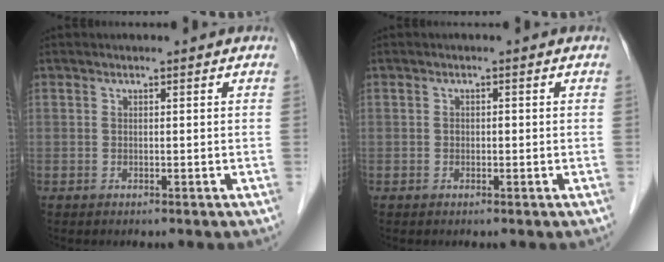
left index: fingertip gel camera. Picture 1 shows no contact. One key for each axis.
{"total": 0.7, "fx": -0.1, "fy": 0.5, "fz": 0.5, "tx": -0.006, "ty": 0.003, "tz": -0.004}